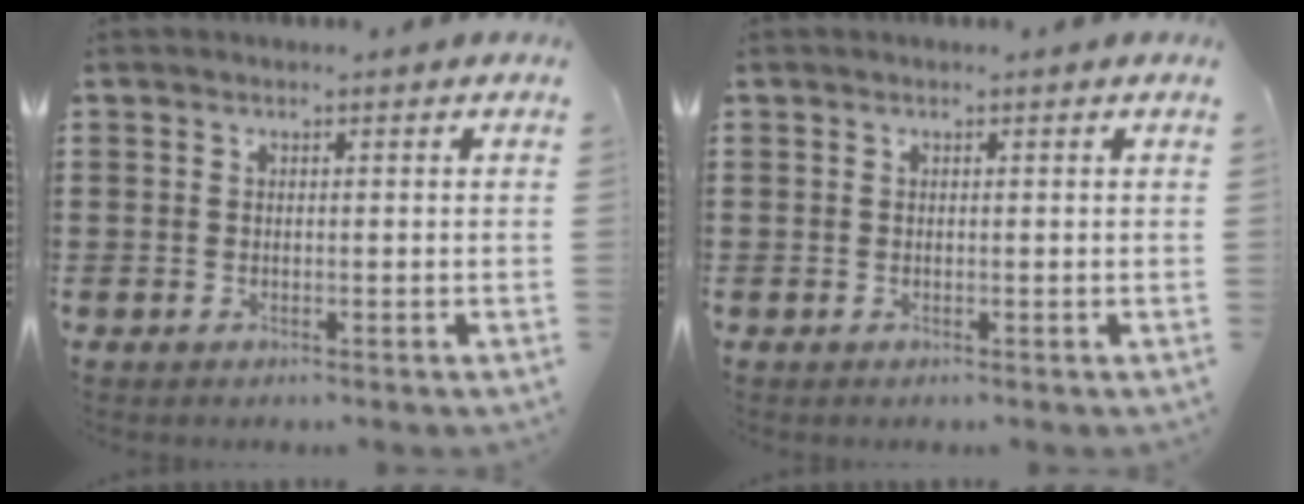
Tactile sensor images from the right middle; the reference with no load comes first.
{"total": 0.0}